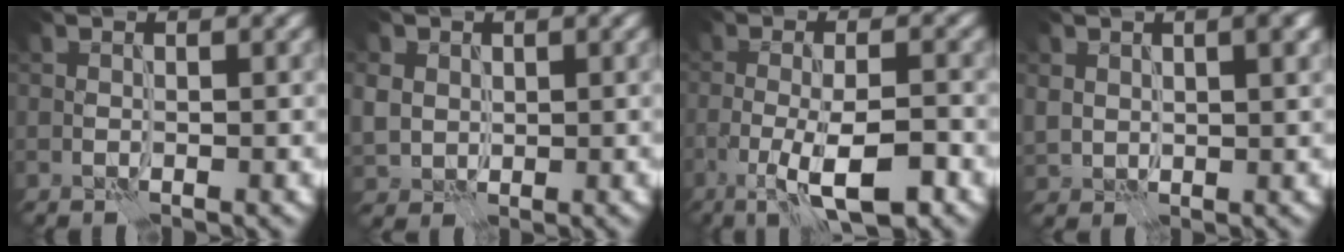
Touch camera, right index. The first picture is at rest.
{"total": 3.2, "force": [0.9, 2.8, 1.2], "torque": [-0.048, 0.004, 0.025]}
{"total": 6.6, "force": [-3.0, 1.6, 5.7], "torque": [-0.099, -0.001, -0.054]}
{"total": 3.7, "force": [1.5, 2.3, 2.5], "torque": [-0.053, -0.001, 0.026]}